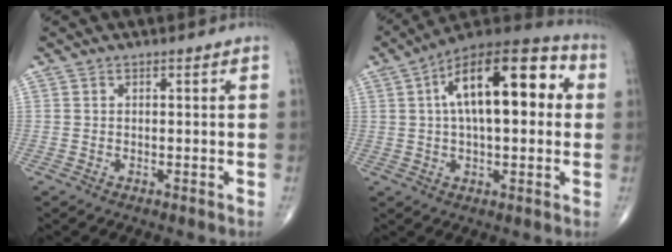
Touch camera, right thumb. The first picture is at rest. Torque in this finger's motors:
{"motor_torque": [0.78, 4.23, 1.46, -0.07, 0.13]}